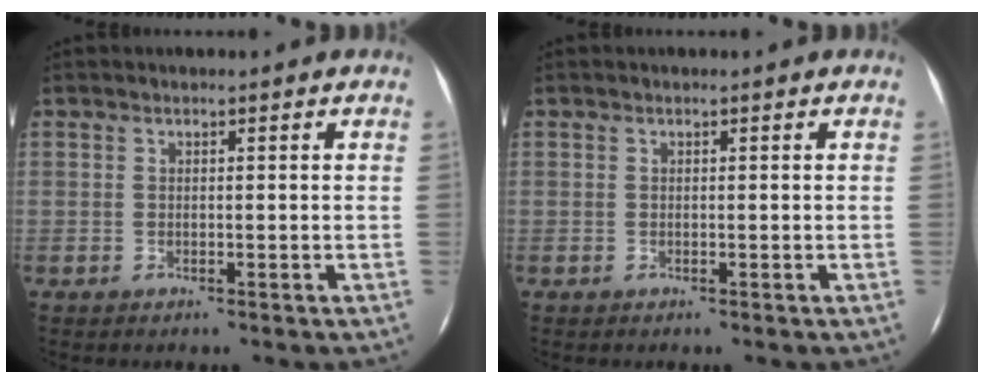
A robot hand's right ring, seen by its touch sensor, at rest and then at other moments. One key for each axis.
{"total": 0.0}